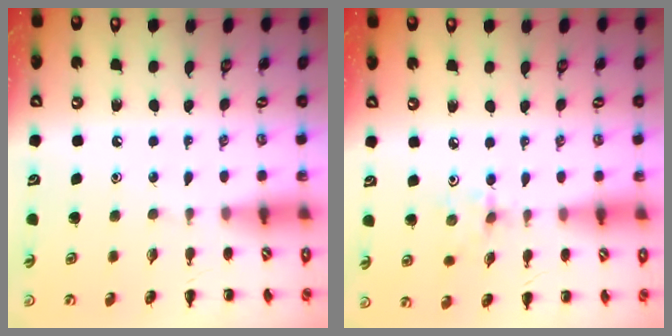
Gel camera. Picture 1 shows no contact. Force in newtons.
{"total": 3.4, "press": 3.2, "slide": 1.0}